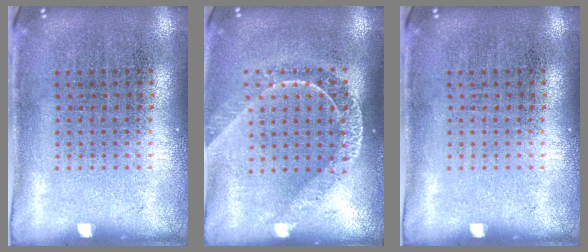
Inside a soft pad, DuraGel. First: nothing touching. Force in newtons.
{"total": 1.6, "press": 1.5, "slide": 0.7}
{"total": 0.0}